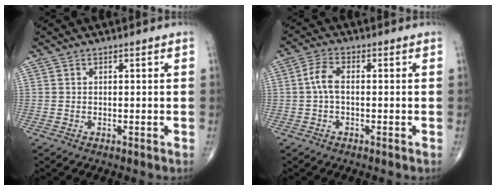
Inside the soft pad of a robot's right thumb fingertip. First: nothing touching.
{"total": 3.9, "force": [-0.1, 1.9, 3.4], "torque": [-0.077, 0.011, -0.007]}